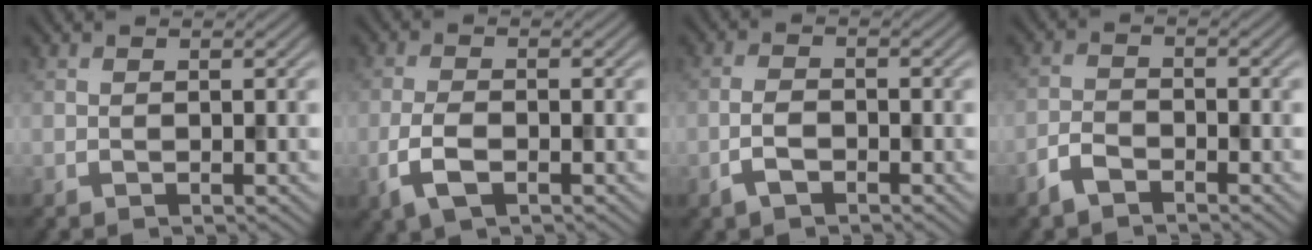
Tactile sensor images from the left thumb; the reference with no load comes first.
{"total": 4.3, "force": [-1.9, 1.9, 3.4], "torque": [-0.080, -0.004, -0.042]}
{"total": 2.8, "force": [-1.7, 1.2, 1.9], "torque": [-0.044, 0.000, -0.039]}
{"total": 2.9, "force": [-2.3, 1.1, 1.4], "torque": [-0.033, 0.000, -0.055]}